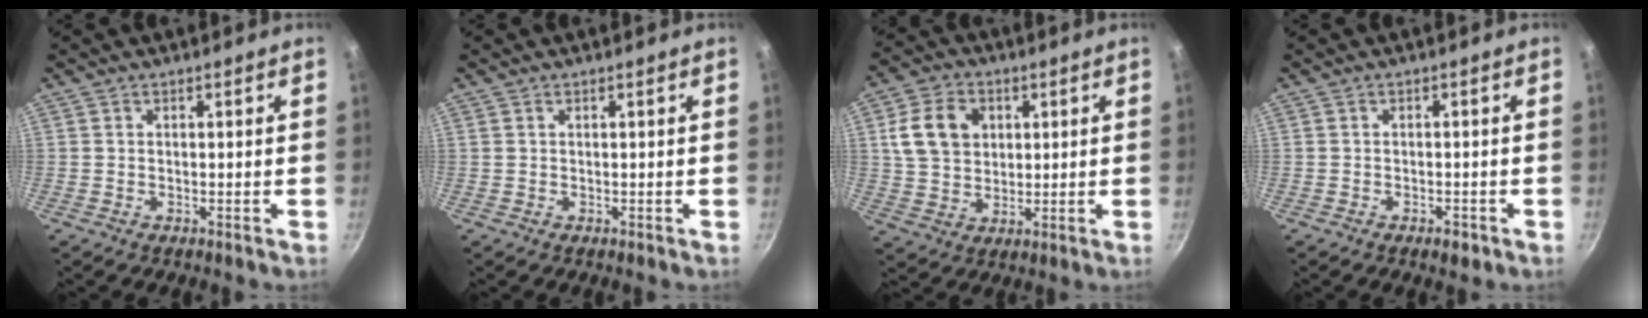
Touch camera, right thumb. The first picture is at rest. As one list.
[{"total": 0.0}, {"total": 10.8, "force": [3.0, 8.4, 6.2], "torque": [-0.095, 0.000, 0.056]}, {"total": 2.6, "force": [-1.5, 1.1, 1.8], "torque": [-0.020, 0.004, -0.019]}]